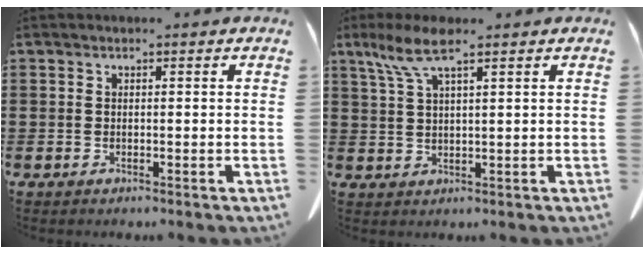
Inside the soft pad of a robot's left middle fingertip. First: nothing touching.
{"total": 5.8, "force": [3.5, 1.0, 4.5], "torque": [-0.096, 0.000, 0.062]}